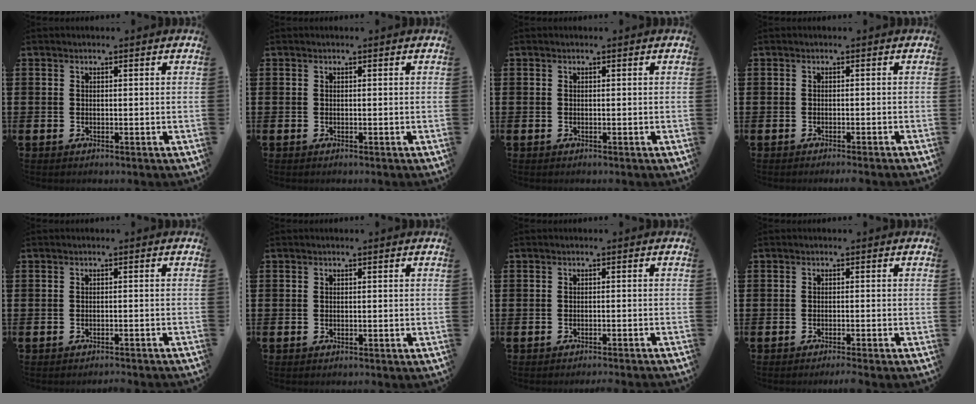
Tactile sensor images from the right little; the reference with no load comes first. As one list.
[{"total": 0.0}, {"total": 0.0}, {"total": 0.7, "force": [-0.7, -0.2, 0.2], "torque": [-0.002, -0.001, -0.013]}, {"total": 1.1, "force": [-1.1, -0.2, 0.0], "torque": [0.000, 0.002, -0.023]}, {"total": 0.0}, {"total": 1.1, "force": [-1.0, -0.3, 0.1], "torque": [-0.001, 0.003, -0.022]}, {"total": 1.1, "force": [-1.0, -0.3, 0.3], "torque": [-0.003, 0.000, -0.019]}]